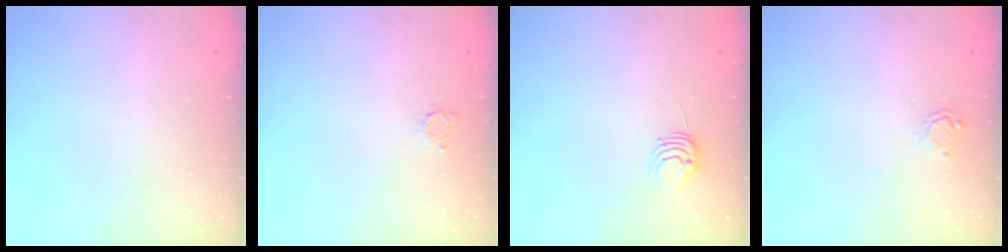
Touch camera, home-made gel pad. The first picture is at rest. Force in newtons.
{"total": 2.4, "press": 2.4, "slide": 0.3}
{"total": 5.9, "press": 5.9, "slide": 0.5}
{"total": 2.2, "press": 2.1, "slide": 0.3}